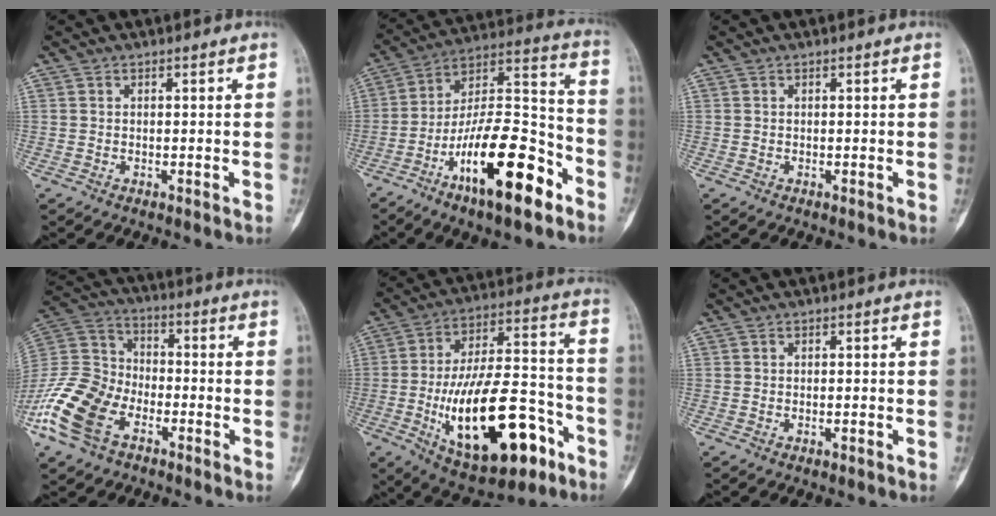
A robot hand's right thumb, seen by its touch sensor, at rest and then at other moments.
{"total": 21.9, "force": [-11.4, 7.3, 17.2], "torque": [-0.293, 0.074, -0.192]}
{"total": 0.0}
{"total": 16.5, "force": [-8.2, 10.3, 10.0], "torque": [-0.206, 0.041, -0.170]}
{"total": 25.5, "force": [-10.0, 11.1, 20.6], "torque": [-0.342, 0.048, -0.143]}
{"total": 0.7, "force": [-0.5, 0.1, 0.4], "torque": [-0.008, 0.006, -0.006]}